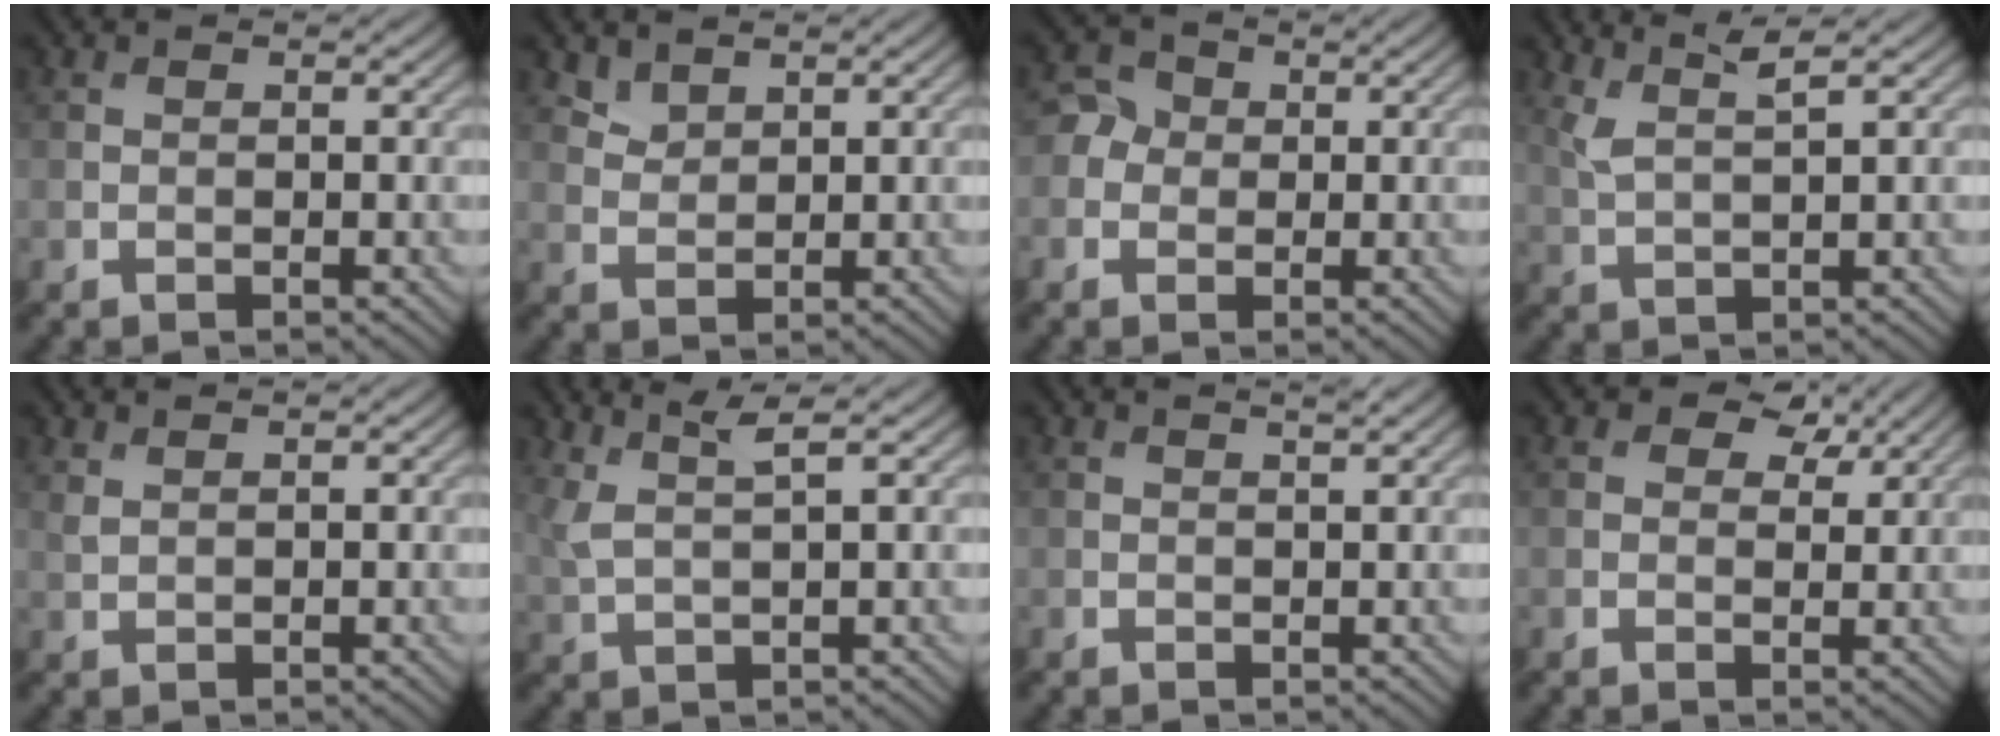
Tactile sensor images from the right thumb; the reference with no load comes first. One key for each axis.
{"total": 2.2, "fx": 2.0, "fy": 1.0, "fz": 0.5, "tx": -0.015, "ty": -0.004, "tz": 0.047}
{"total": 2.6, "fx": -0.1, "fy": 2.5, "fz": 0.8, "tx": -0.016, "ty": 0.006, "tz": -0.006}
{"total": 3.7, "fx": 2.3, "fy": 0.6, "fz": 2.8, "tx": -0.060, "ty": 0.006, "tz": 0.053}
{"total": 1.1, "fx": 1.0, "fy": 0.2, "fz": 0.5, "tx": -0.021, "ty": 0.000, "tz": 0.024}
{"total": 3.9, "fx": 2.1, "fy": 0.7, "fz": 3.2, "tx": -0.074, "ty": 0.005, "tz": 0.046}
{"total": 1.3, "fx": 1.0, "fy": 0.1, "fz": 0.9, "tx": -0.018, "ty": 0.001, "tz": 0.009}
{"total": 4.6, "fx": 2.9, "fy": 2.7, "fz": 2.5, "tx": -0.037, "ty": -0.004, "tz": 0.040}